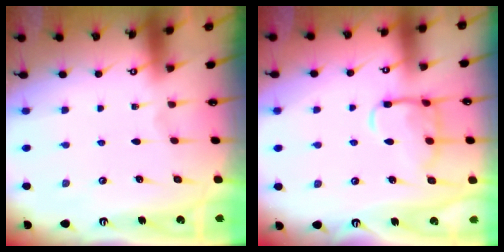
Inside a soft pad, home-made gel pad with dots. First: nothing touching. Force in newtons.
{"total": 13.5, "press": 13.4, "slide": 1.1}